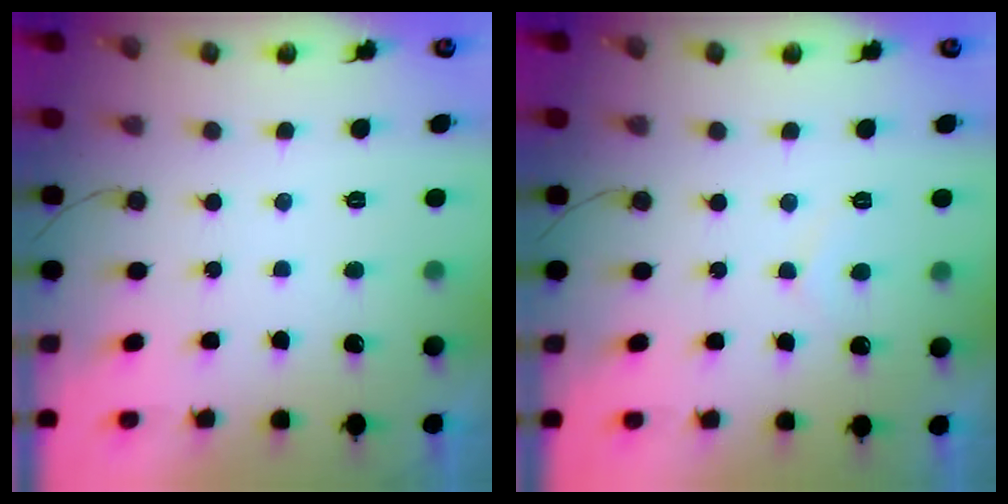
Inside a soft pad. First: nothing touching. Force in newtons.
{"total": 3.8, "press": 3.8, "slide": 0.3}